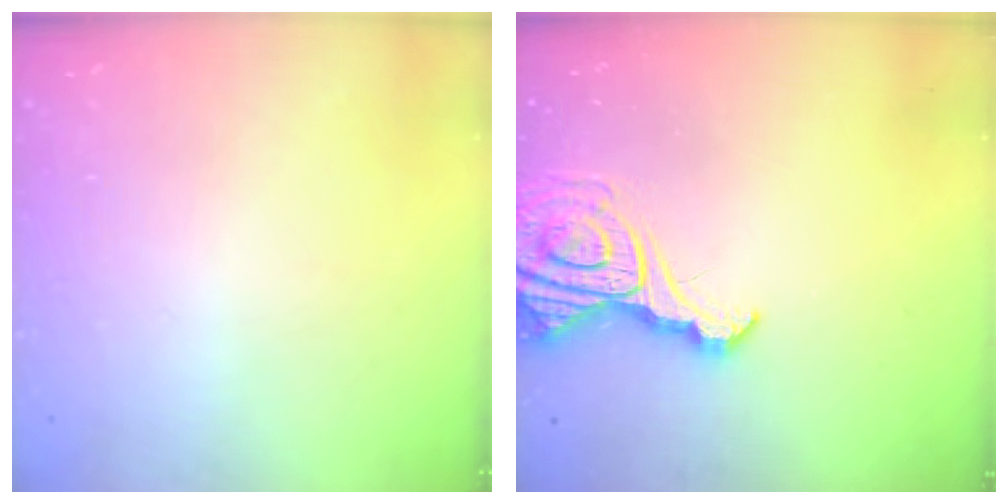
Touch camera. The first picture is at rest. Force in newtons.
{"total": 13.7, "press": 13.7, "slide": 1.3}